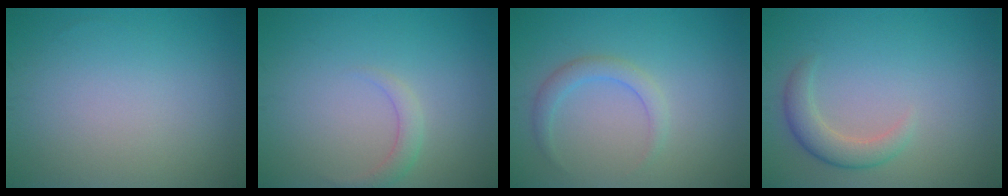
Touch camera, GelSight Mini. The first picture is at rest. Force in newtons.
{"total": 1.5, "press": 1.5, "slide": 0.1}
{"total": 2.0, "press": 2.0, "slide": 0.2}
{"total": 2.7, "press": 2.7, "slide": 0.4}